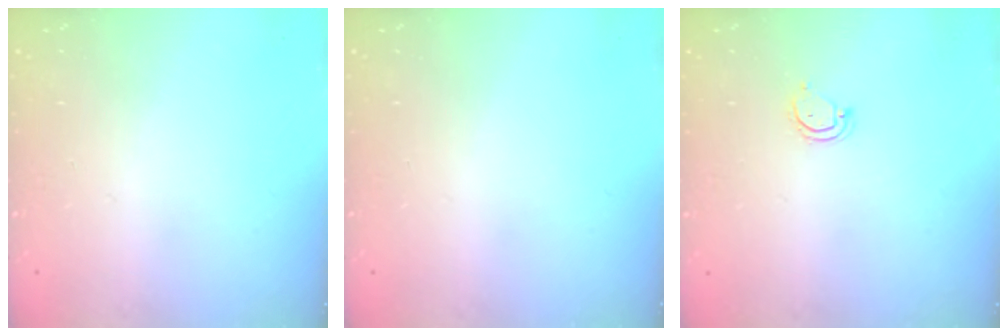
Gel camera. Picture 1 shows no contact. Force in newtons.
{"total": 0.0}
{"total": 3.9, "press": 3.9, "slide": 0.3}